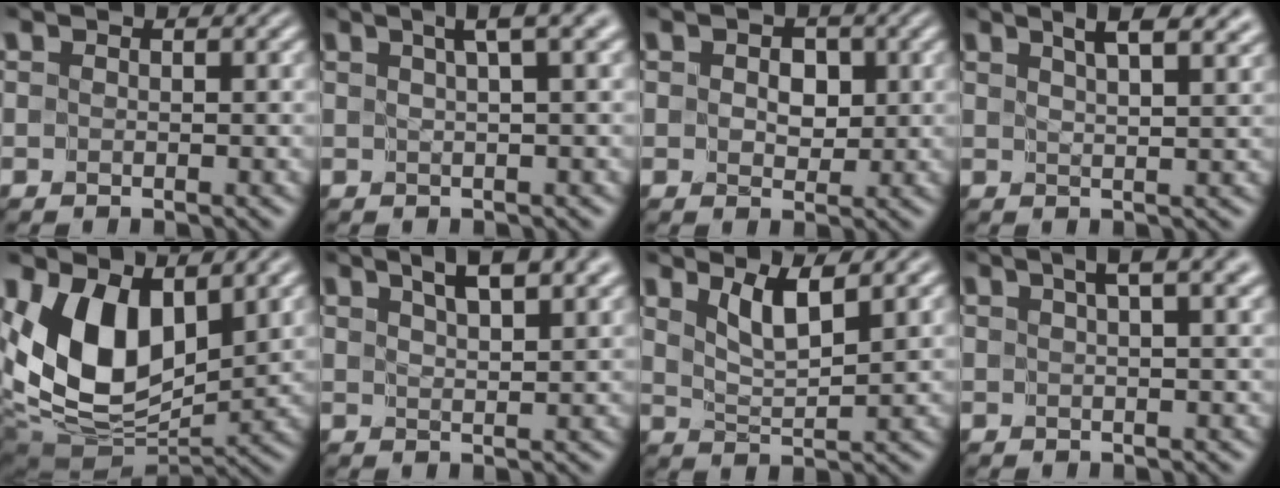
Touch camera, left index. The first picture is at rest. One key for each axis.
{"total": 3.7, "fx": 2.0, "fy": 0.4, "fz": 3.1, "tx": -0.036, "ty": 0.010, "tz": 0.029}
{"total": 2.4, "fx": 0.5, "fy": 1.7, "fz": 1.6, "tx": -0.025, "ty": -0.002, "tz": 0.008}
{"total": 5.9, "fx": 4.1, "fy": 1.9, "fz": 3.8, "tx": -0.024, "ty": 0.025, "tz": 0.034}
{"total": 11.0, "fx": 3.5, "fy": 6.2, "fz": 8.4, "tx": -0.153, "ty": -0.017, "tz": 0.061}
{"total": 6.8, "fx": 4.7, "fy": 2.1, "fz": 4.6, "tx": -0.045, "ty": 0.025, "tz": 0.047}
{"total": 3.2, "fx": 2.2, "fy": 0.5, "fz": 2.3, "tx": -0.043, "ty": -0.007, "tz": 0.044}
{"total": 4.7, "fx": 2.9, "fy": 1.1, "fz": 3.5, "tx": -0.038, "ty": 0.013, "tz": 0.031}